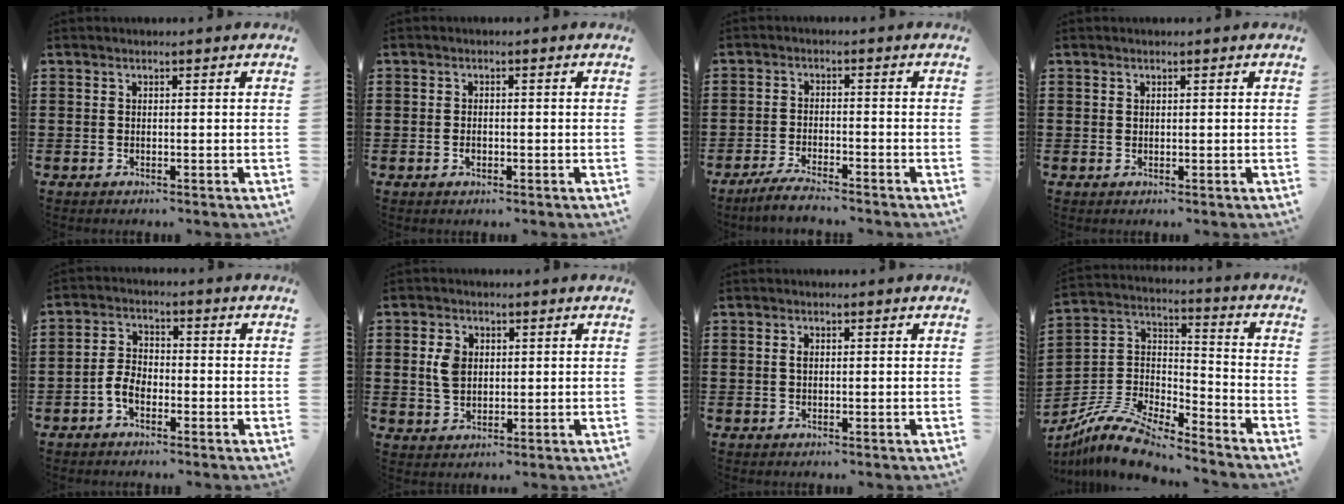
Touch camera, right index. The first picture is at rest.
{"total": 1.2, "force": [-0.5, 0.8, 0.8], "torque": [-0.017, 0.000, -0.008]}
{"total": 3.3, "force": [-3.2, 0.0, 1.0], "torque": [-0.018, 0.004, -0.064]}
{"total": 0.6, "force": [0.3, 0.4, 0.1], "torque": [-0.003, 0.003, 0.007]}
{"total": 3.6, "force": [-1.9, 2.1, 2.3], "torque": [-0.063, -0.002, -0.043]}
{"total": 4.3, "force": [0.7, 3.1, 2.9], "torque": [-0.073, 0.009, 0.010]}
{"total": 1.0, "force": [0.2, 0.5, 0.9], "torque": [-0.018, 0.003, 0.002]}
{"total": 10.8, "force": [-9.8, 2.3, 4.0], "torque": [-0.088, 0.022, -0.196]}